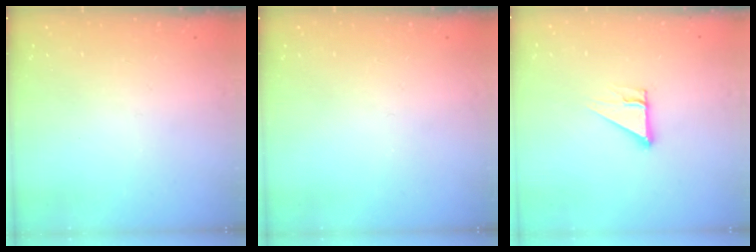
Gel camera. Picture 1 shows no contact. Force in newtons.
{"total": 0.0}
{"total": 3.7, "press": 3.7, "slide": 0.2}